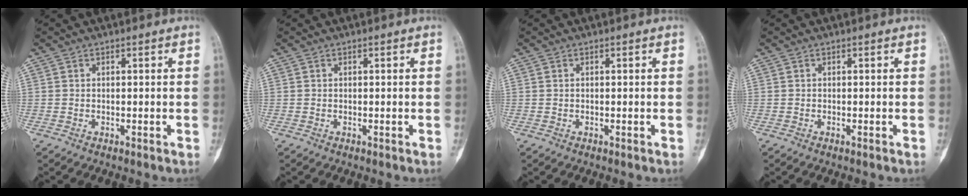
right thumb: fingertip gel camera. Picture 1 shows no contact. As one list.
[{"total": 0.0}, {"total": 0.0}, {"total": 0.0}]